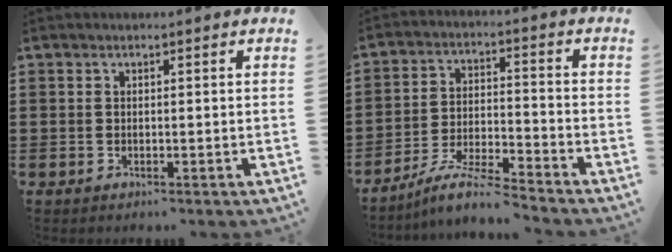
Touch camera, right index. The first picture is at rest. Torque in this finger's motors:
{"motor_torque": [1.18, 0.96, -1.05, -0.21]}